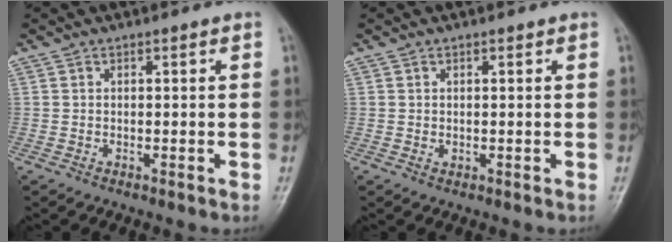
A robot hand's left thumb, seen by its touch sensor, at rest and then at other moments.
{"total": 0.8, "force": [0.3, 0.6, 0.5], "torque": [-0.004, -0.002, 0.005]}